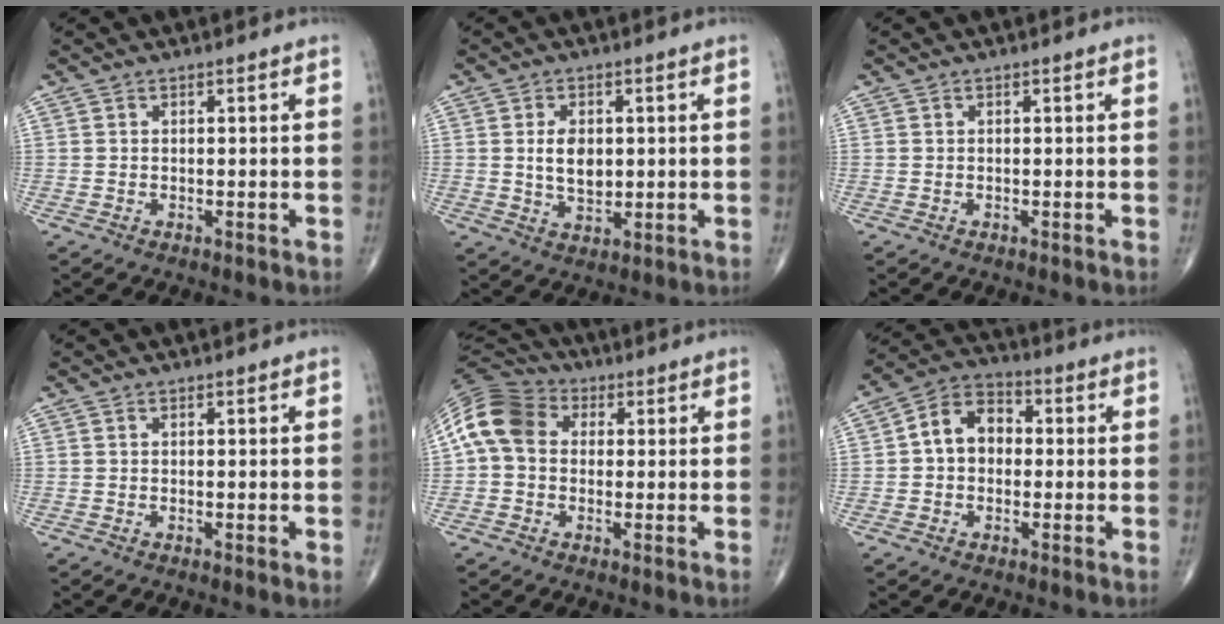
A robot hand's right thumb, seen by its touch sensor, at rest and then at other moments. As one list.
[{"total": 6.1, "force": [0.7, 3.9, 4.6], "torque": [-0.067, -0.008, 0.017]}, {"total": 0.0}, {"total": 0.9, "force": [0.1, 0.1, 0.8], "torque": [-0.019, -0.005, 0.000]}, {"total": 11.4, "force": [1.6, 8.8, 7.0], "torque": [-0.125, 0.030, 0.016]}, {"total": 8.9, "force": [0.4, 6.7, 5.8], "torque": [-0.076, 0.030, -0.006]}]